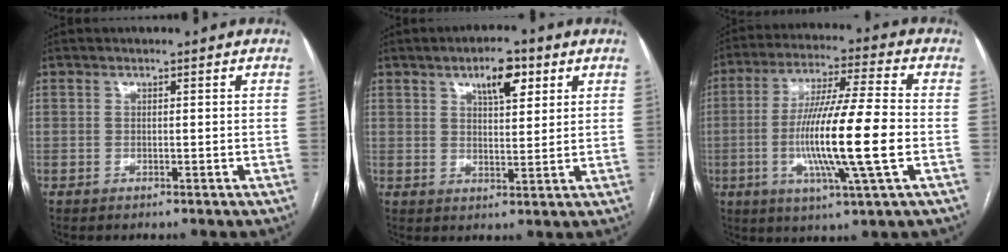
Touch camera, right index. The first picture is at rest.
{"total": 6.4, "force": [3.4, 2.3, 4.9], "torque": [-0.080, 0.007, 0.052]}
{"total": 15.6, "force": [-2.6, 0.0, 15.4], "torque": [-0.288, -0.010, -0.054]}